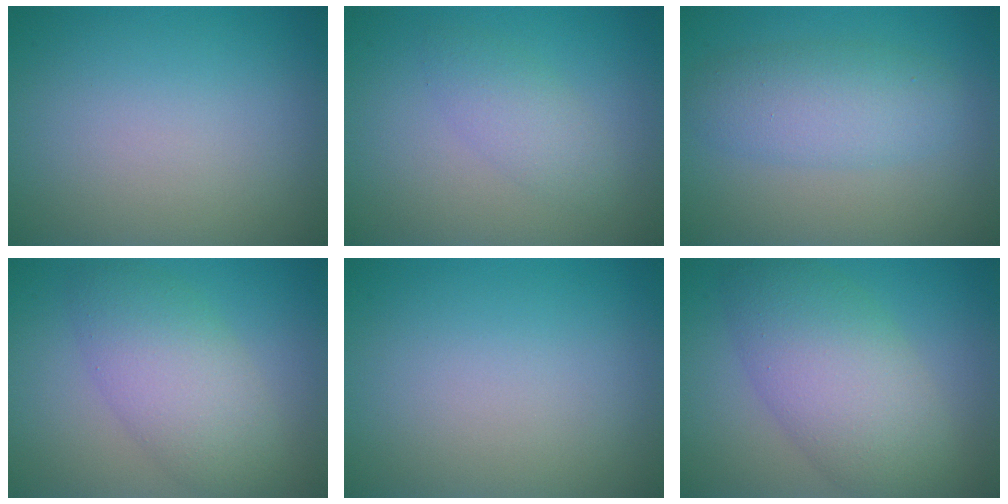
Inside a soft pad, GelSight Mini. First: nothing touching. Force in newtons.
{"total": 2.2, "press": 2.2, "slide": 0.1}
{"total": 4.2, "press": 4.2, "slide": 0.1}
{"total": 5.6, "press": 5.6, "slide": 0.2}
{"total": 0.0}
{"total": 7.7, "press": 7.6, "slide": 0.2}